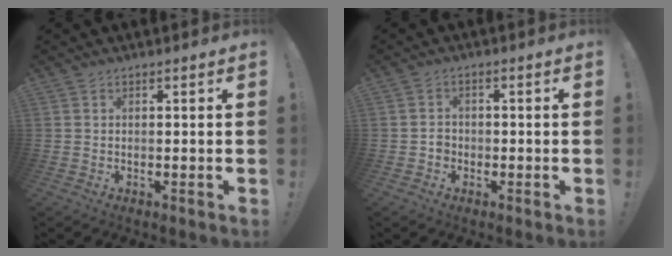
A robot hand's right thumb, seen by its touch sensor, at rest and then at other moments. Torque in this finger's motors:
{"motor_torque": [0.09, -0.19, 0.02, 0.15, 0.00]}